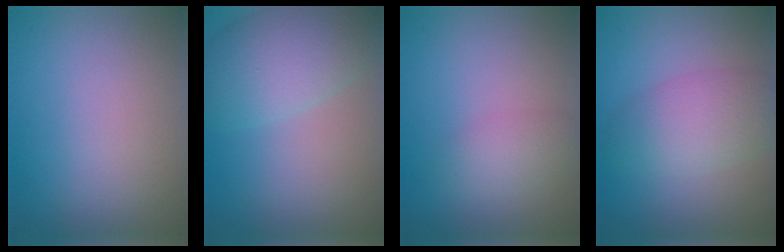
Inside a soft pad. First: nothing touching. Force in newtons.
{"total": 6.2, "press": 6.2, "slide": 0.3}
{"total": 2.1, "press": 2.1, "slide": 0.0}
{"total": 4.6, "press": 4.6, "slide": 0.2}